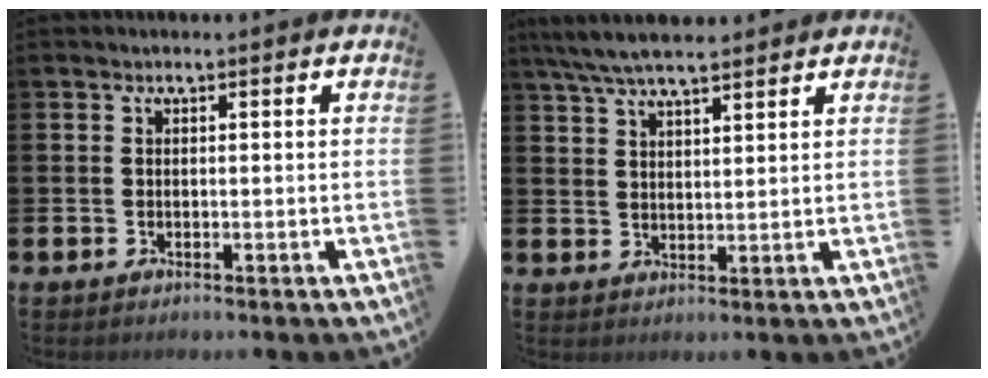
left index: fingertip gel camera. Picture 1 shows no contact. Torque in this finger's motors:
{"motor_torque": [0.93, -1.21, 0.16, 0.21]}